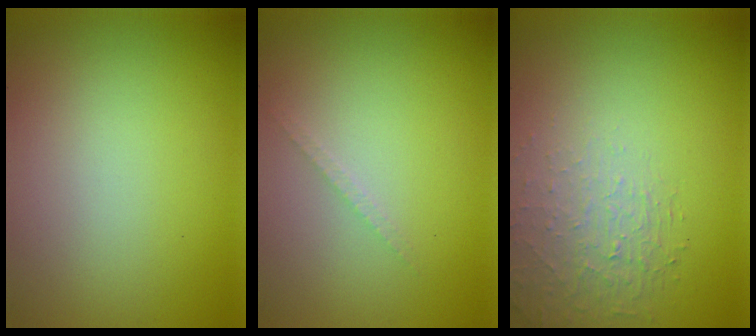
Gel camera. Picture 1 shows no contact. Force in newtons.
{"total": 0.8, "press": 0.8, "slide": 0.0}
{"total": 1.5, "press": 0.8, "slide": 1.3}